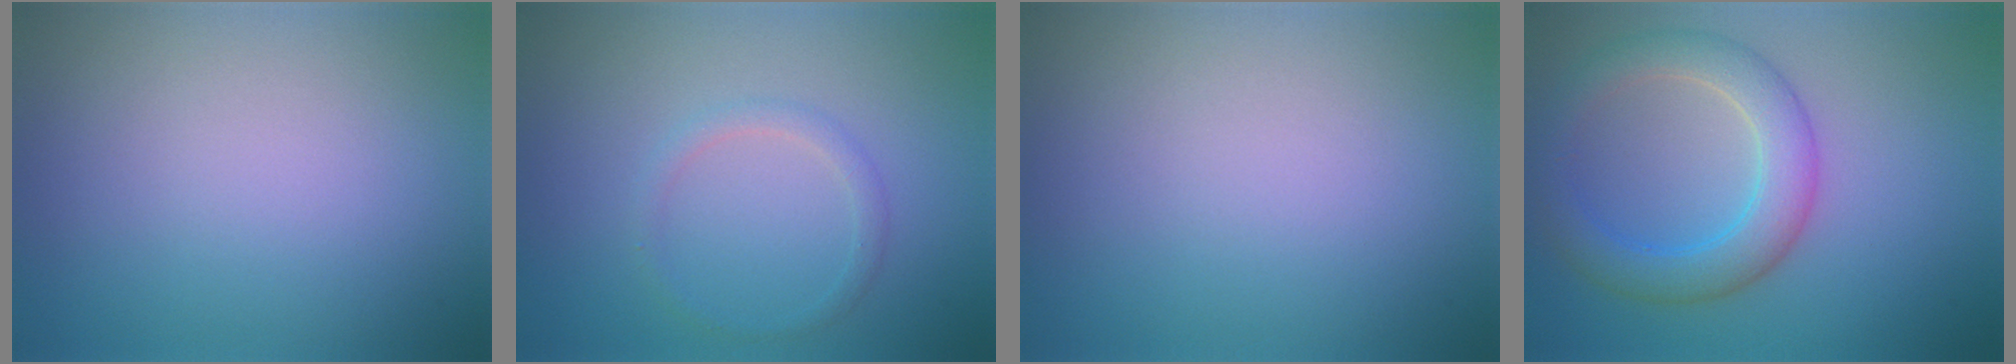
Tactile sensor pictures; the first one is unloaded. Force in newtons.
{"total": 1.3, "press": 1.3, "slide": 0.1}
{"total": 0.0}
{"total": 4.8, "press": 4.8, "slide": 0.3}